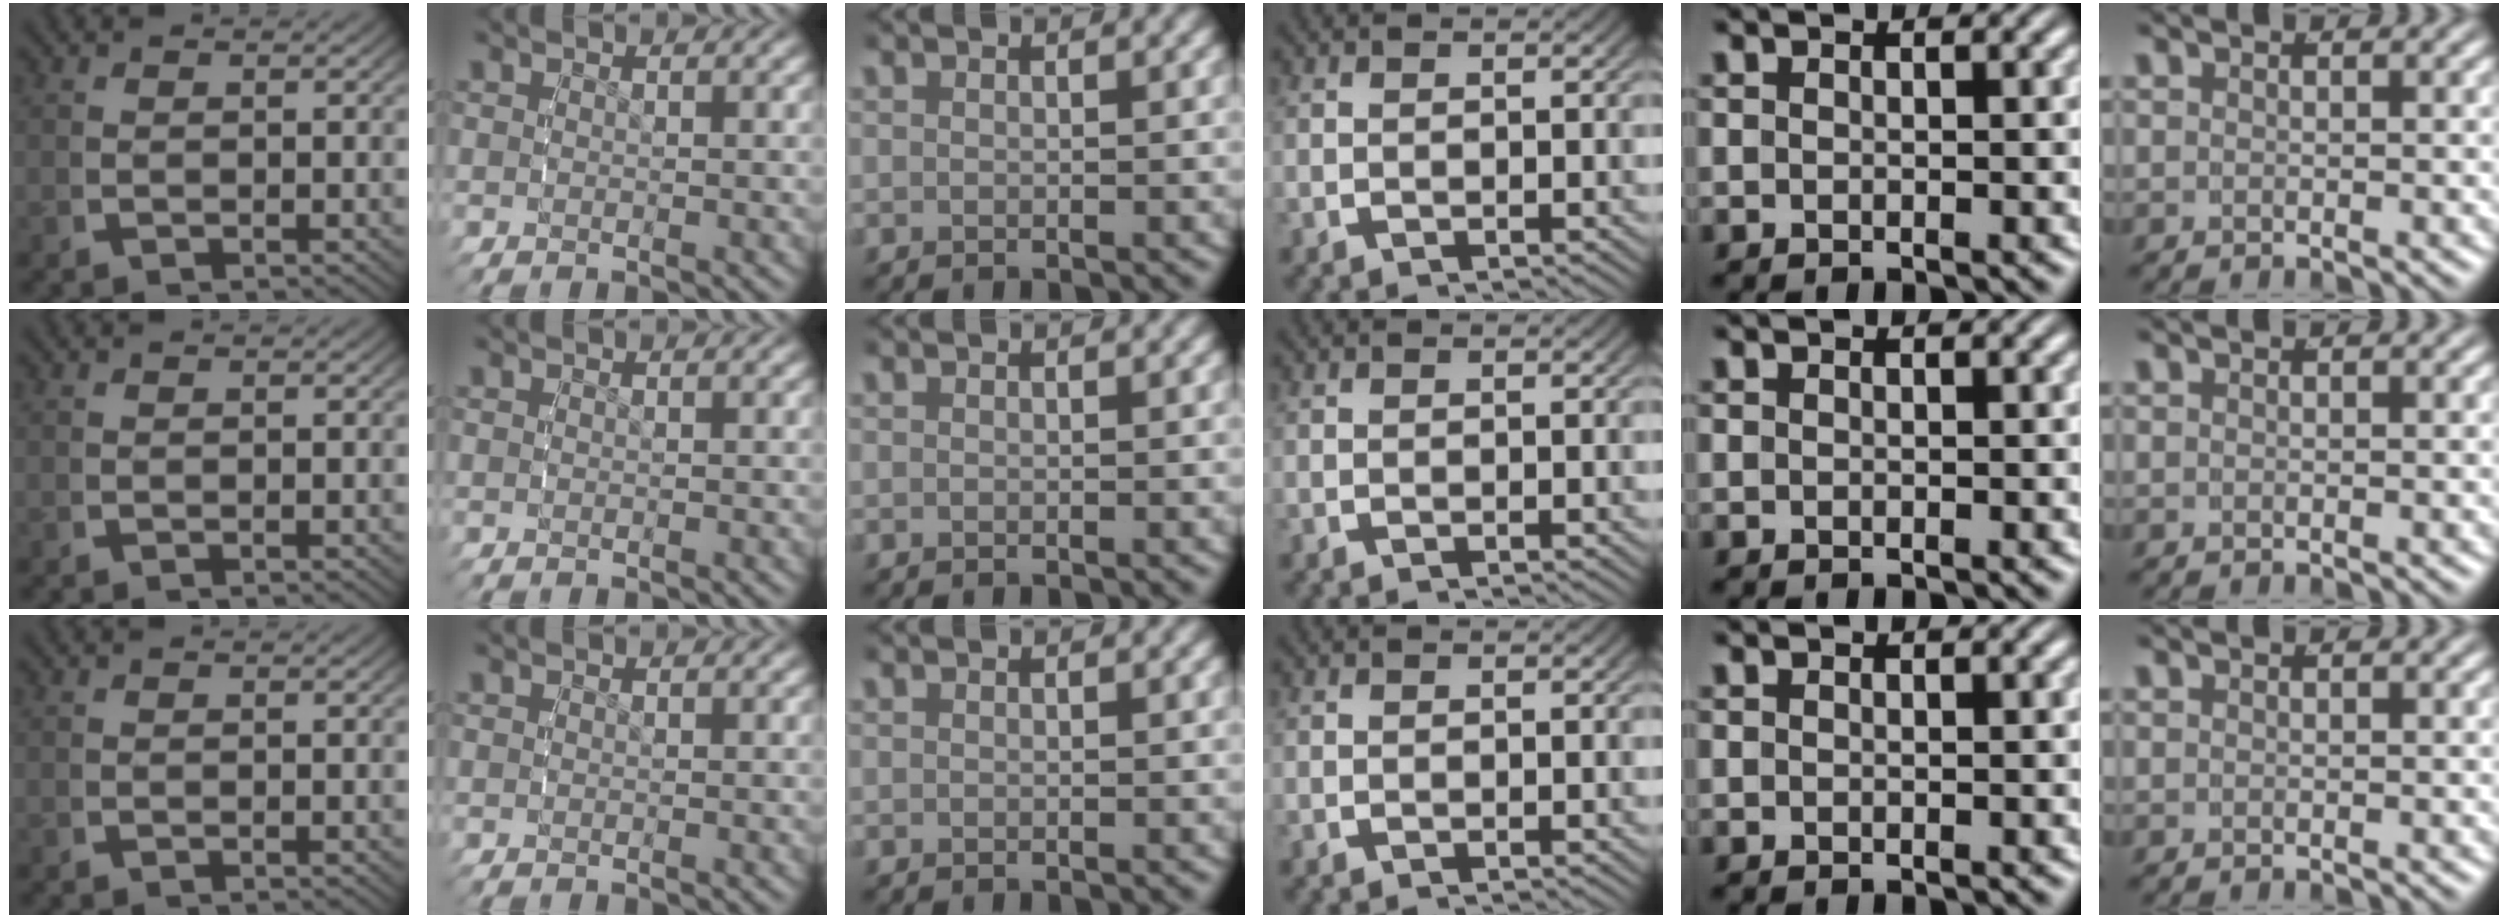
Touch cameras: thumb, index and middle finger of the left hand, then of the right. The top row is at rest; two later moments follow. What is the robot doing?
{"motion": "reach", "object": "pencil case"}